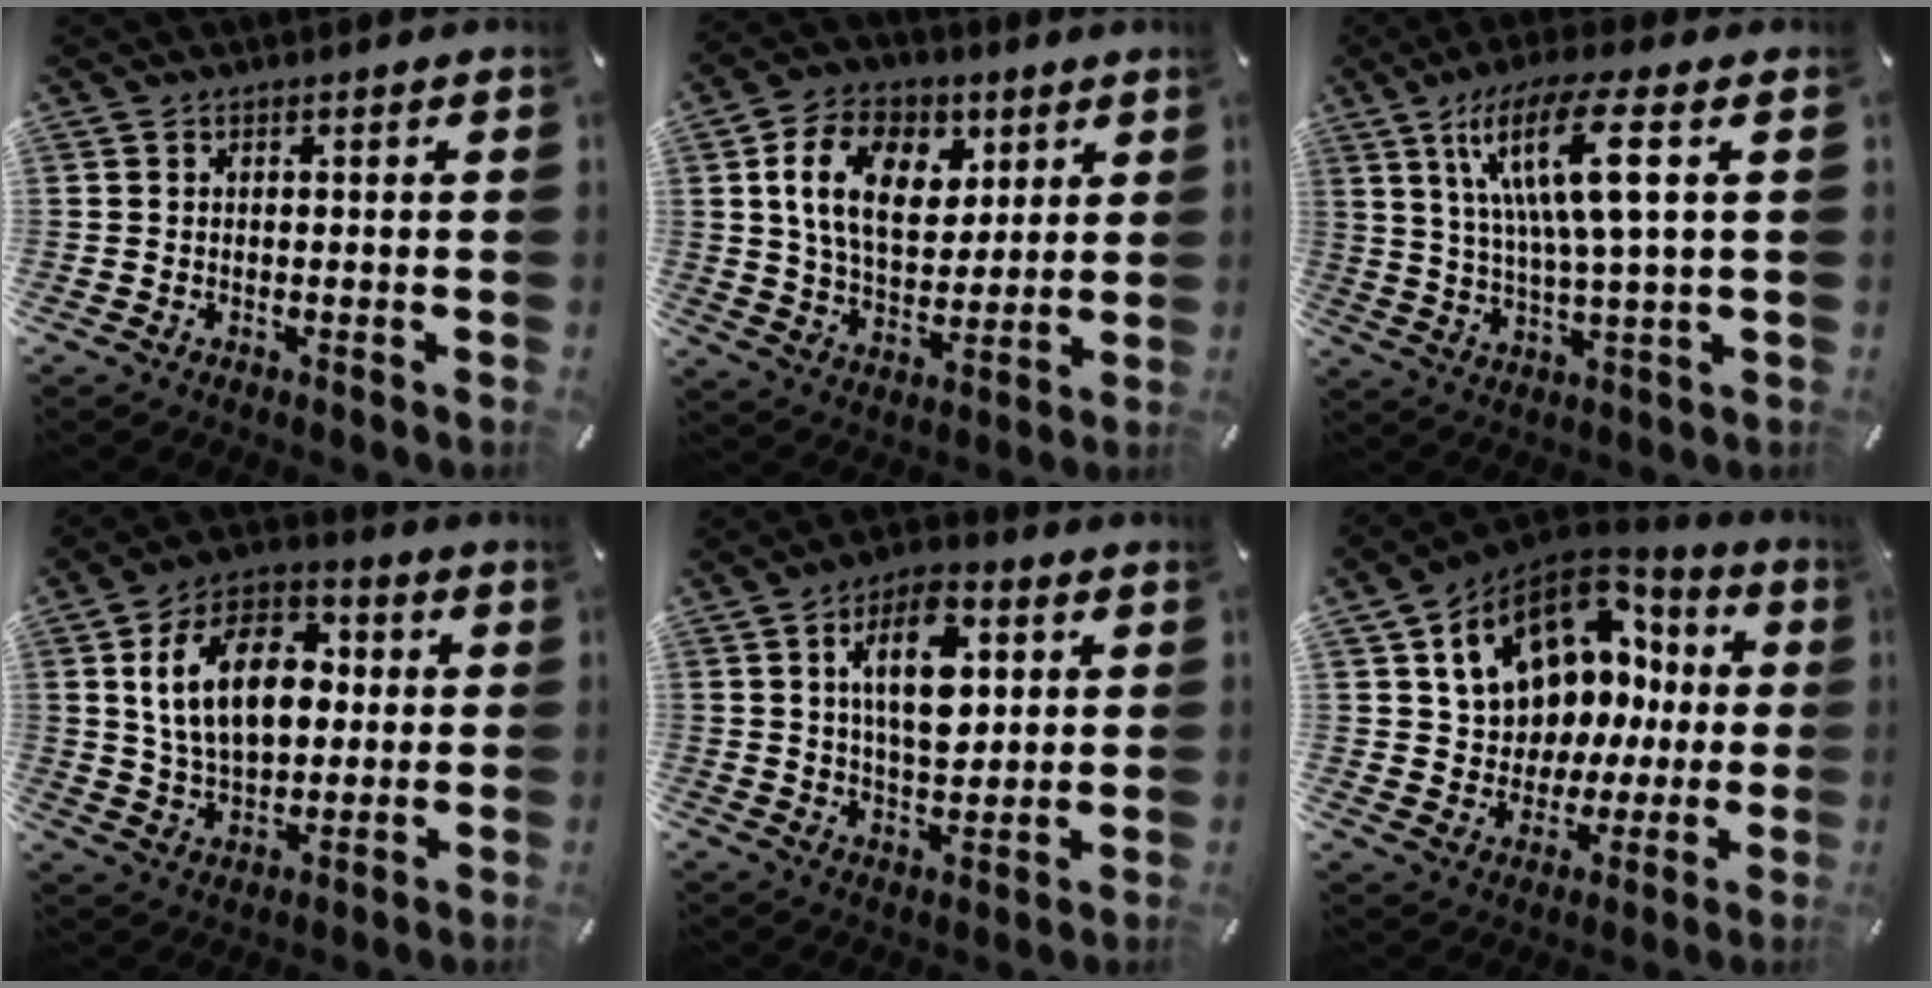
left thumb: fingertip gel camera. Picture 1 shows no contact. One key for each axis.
{"total": 14.4, "fx": 5.2, "fy": 10.2, "fz": 8.8, "tx": -0.152, "ty": -0.001, "tz": 0.093}
{"total": 14.5, "fx": 5.5, "fy": 2.8, "fz": 13.2, "tx": -0.263, "ty": 0.000, "tz": 0.085}
{"total": 16.3, "fx": 2.9, "fy": 10.8, "fz": 11.8, "tx": -0.223, "ty": 0.014, "tz": 0.048}
{"total": 13.0, "fx": 3.8, "fy": 7.3, "fz": 10.0, "tx": -0.159, "ty": -0.001, "tz": 0.062}
{"total": 16.5, "fx": 6.8, "fy": 12.6, "fz": 8.1, "tx": -0.146, "ty": -0.032, "tz": 0.138}